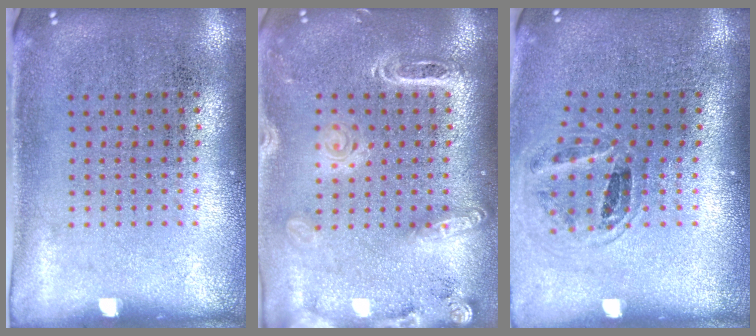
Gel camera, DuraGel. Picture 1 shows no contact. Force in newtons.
{"total": 2.0, "press": 1.8, "slide": 0.8}
{"total": 1.1, "press": 1.0, "slide": 0.3}